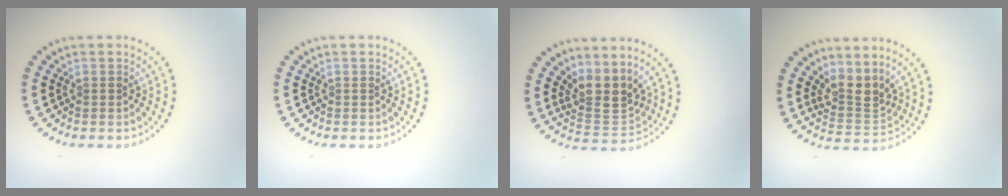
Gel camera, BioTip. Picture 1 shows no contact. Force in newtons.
{"total": 0.0}
{"total": 3.7, "press": 2.9, "slide": 2.3}
{"total": 3.0, "press": 2.2, "slide": 2.1}